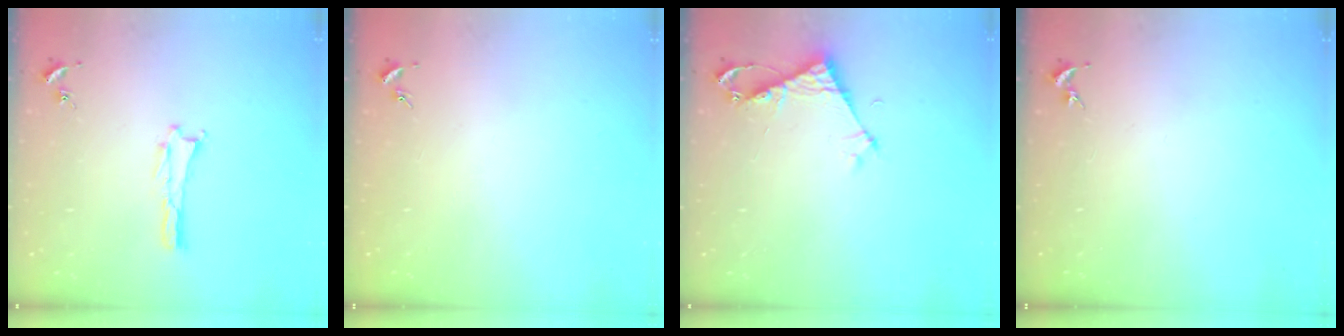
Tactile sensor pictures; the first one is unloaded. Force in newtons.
{"total": 0.0}
{"total": 4.9, "press": 4.9, "slide": 0.2}
{"total": 0.0}